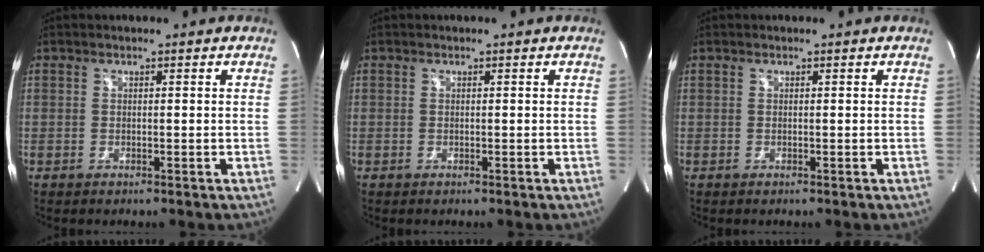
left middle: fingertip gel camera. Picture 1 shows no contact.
{"total": 0.0}
{"total": 0.0}